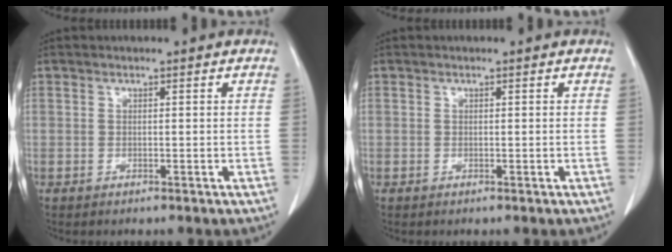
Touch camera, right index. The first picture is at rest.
{"total": 0.0}